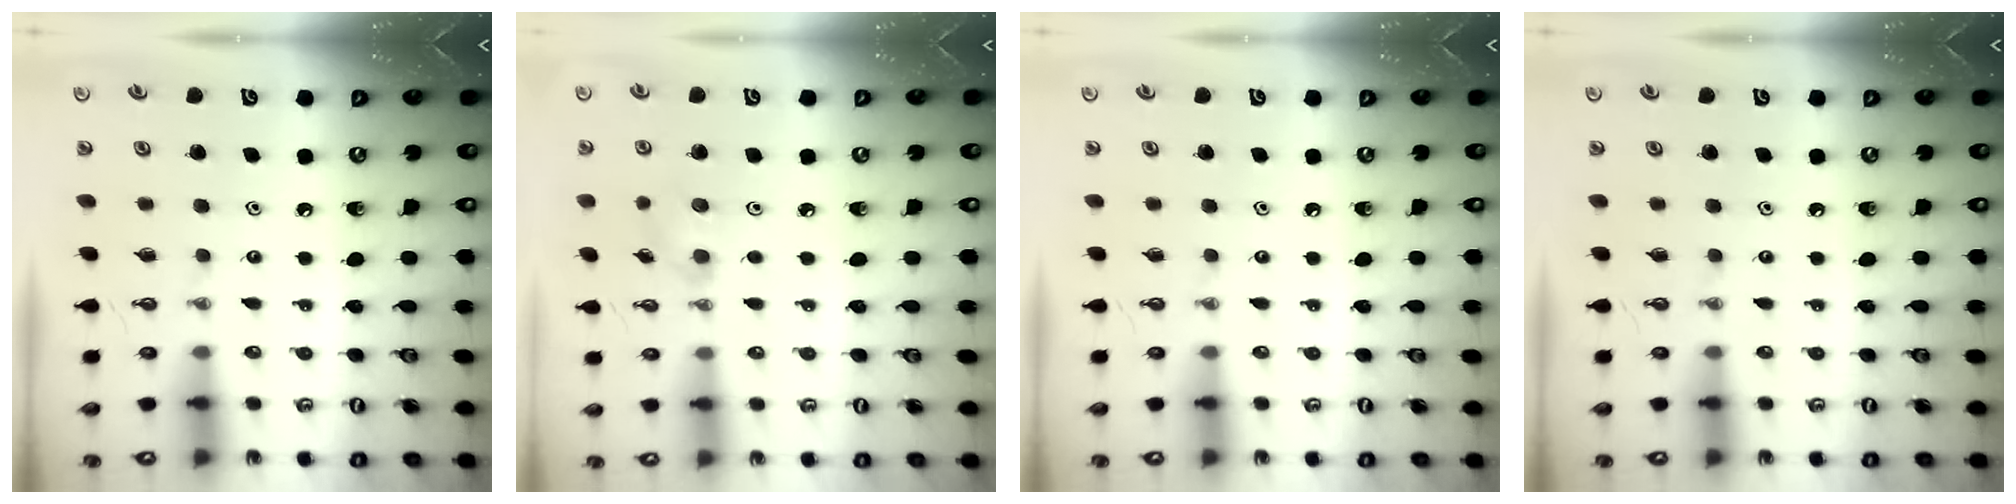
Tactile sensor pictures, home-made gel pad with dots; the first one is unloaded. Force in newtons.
{"total": 6.6, "press": 6.0, "slide": 2.7}
{"total": 0.0}
{"total": 0.0}